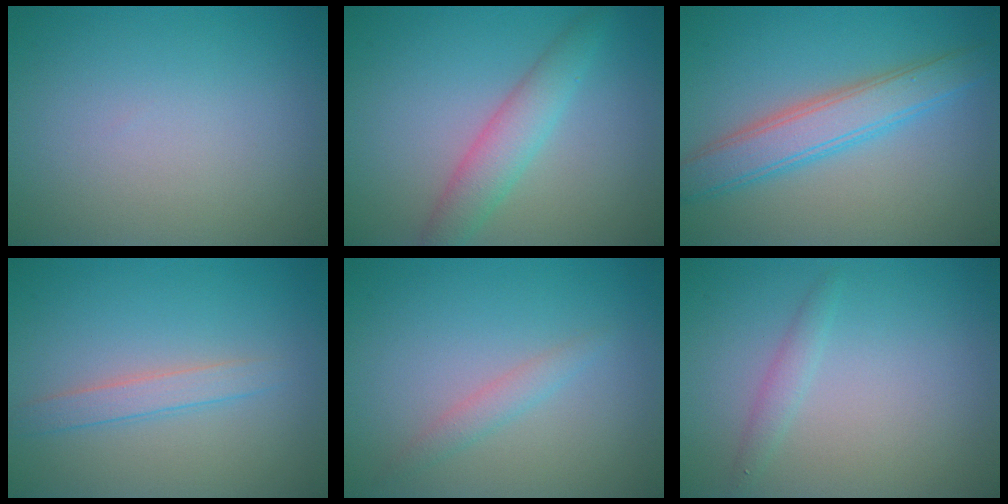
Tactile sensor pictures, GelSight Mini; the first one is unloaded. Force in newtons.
{"total": 3.4, "press": 3.4, "slide": 0.1}
{"total": 4.7, "press": 4.7, "slide": 0.1}
{"total": 1.9, "press": 1.9, "slide": 0.1}
{"total": 1.4, "press": 1.4, "slide": 0.1}
{"total": 1.2, "press": 1.2, "slide": 0.0}